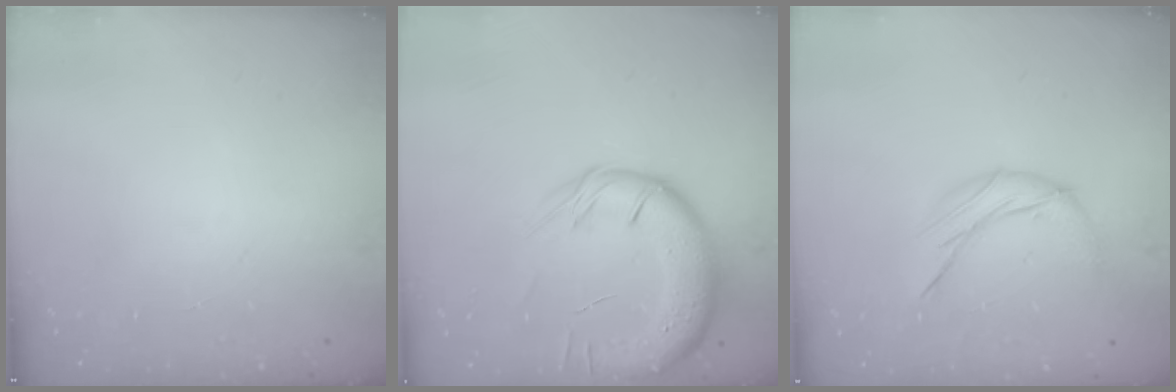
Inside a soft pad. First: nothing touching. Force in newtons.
{"total": 15.4, "press": 14.9, "slide": 4.0}
{"total": 7.8, "press": 7.8, "slide": 0.1}